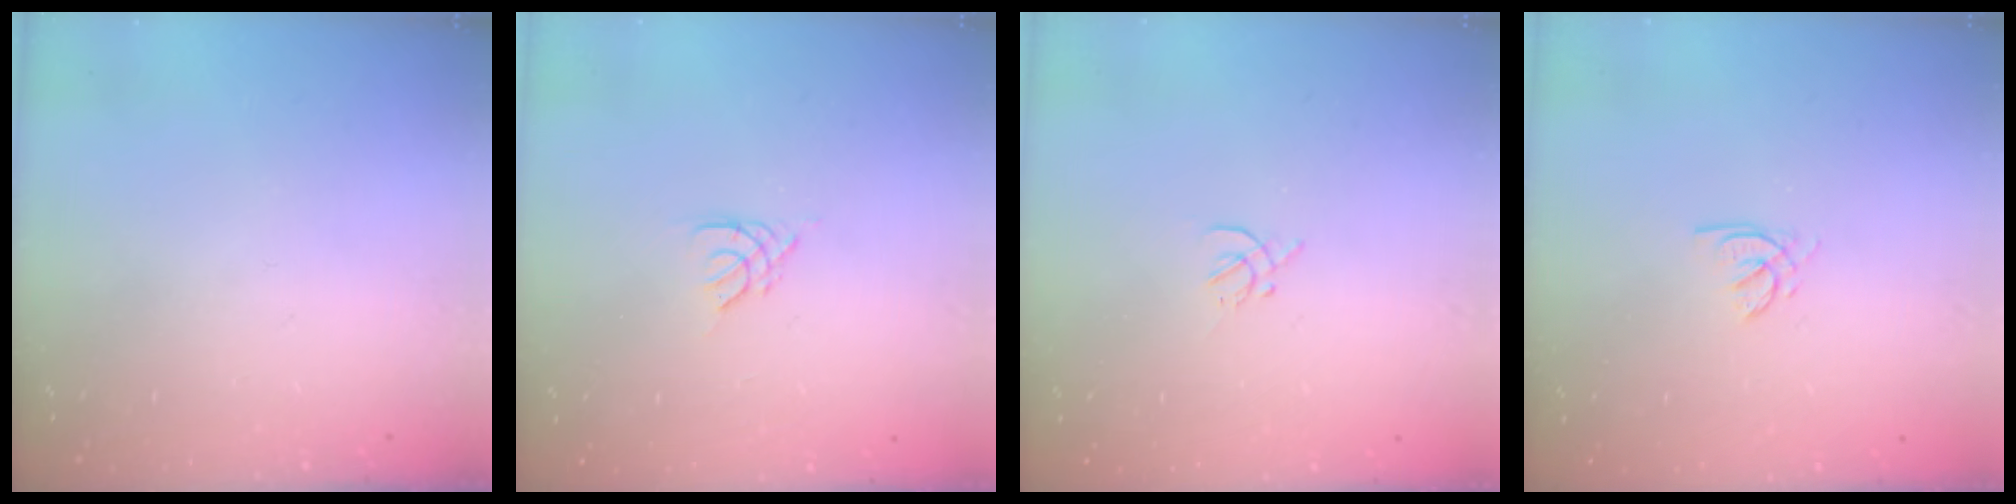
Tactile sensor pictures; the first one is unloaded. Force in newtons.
{"total": 2.8, "press": 2.7, "slide": 0.5}
{"total": 1.4, "press": 1.3, "slide": 0.5}
{"total": 1.4, "press": 1.4, "slide": 0.2}